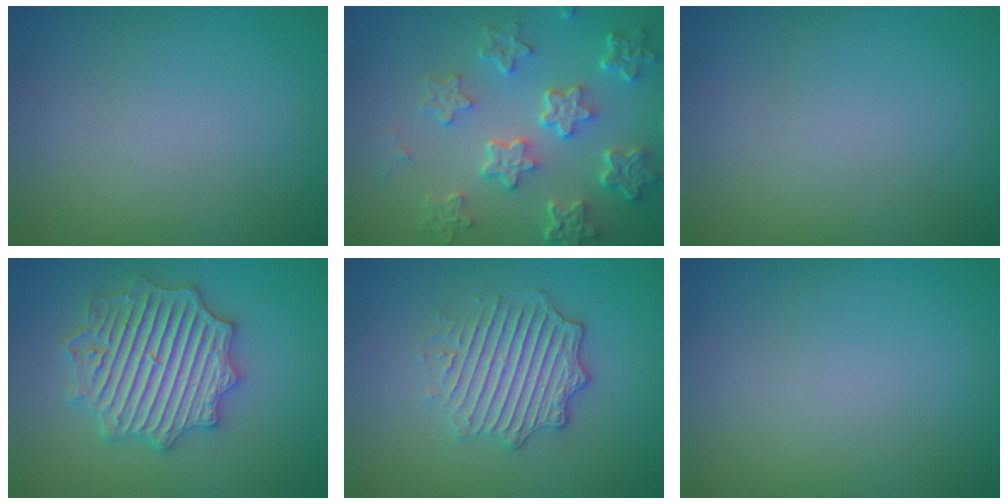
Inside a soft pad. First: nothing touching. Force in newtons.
{"total": 6.2, "press": 4.6, "slide": 4.2}
{"total": 0.0}
{"total": 6.7, "press": 6.6, "slide": 1.0}
{"total": 4.5, "press": 3.5, "slide": 2.9}
{"total": 0.0}